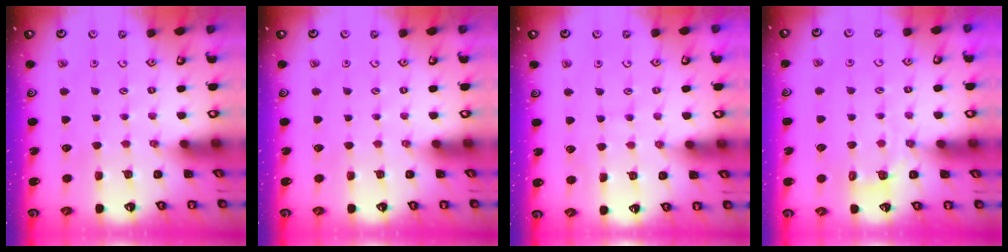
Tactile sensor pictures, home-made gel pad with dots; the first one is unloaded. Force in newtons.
{"total": 0.0}
{"total": 3.3, "press": 3.2, "slide": 0.4}
{"total": 3.6, "press": 3.1, "slide": 1.9}